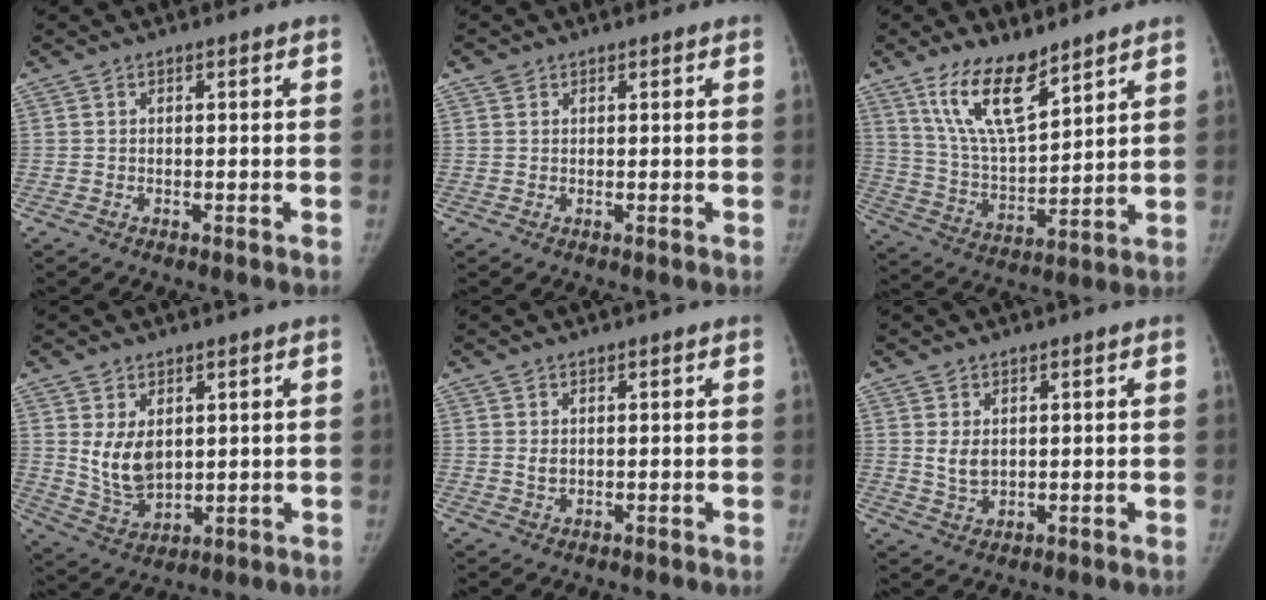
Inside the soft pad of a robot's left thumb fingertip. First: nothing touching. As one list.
[{"total": 1.1, "force": [0.7, 0.9, 0.1], "torque": [0.007, -0.002, 0.009]}, {"total": 13.7, "force": [9.3, 4.9, 8.8], "torque": [-0.136, -0.057, 0.188]}, {"total": 8.5, "force": [2.1, 5.6, 6.1], "torque": [-0.090, -0.022, 0.059]}, {"total": 1.5, "force": [0.5, 1.1, 0.9], "torque": [-0.010, -0.004, 0.013]}, {"total": 3.7, "force": [1.0, 2.5, 2.5], "torque": [-0.033, -0.013, 0.027]}]